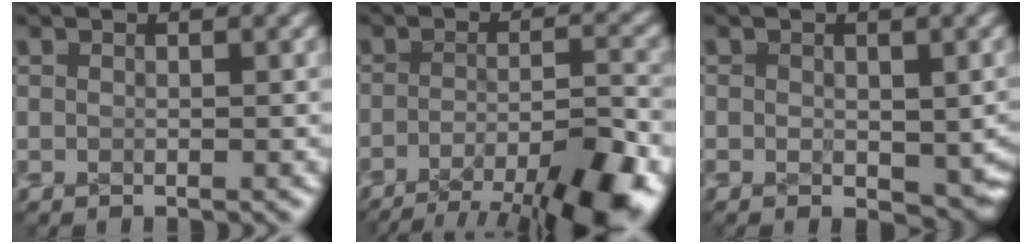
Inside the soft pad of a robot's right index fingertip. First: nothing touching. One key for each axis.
{"total": 11.0, "fx": -7.3, "fy": 5.1, "fz": 6.5, "tx": -0.071, "ty": -0.026, "tz": -0.109}
{"total": 2.3, "fx": -1.0, "fy": 1.2, "fz": 1.6, "tx": -0.024, "ty": -0.016, "tz": -0.011}